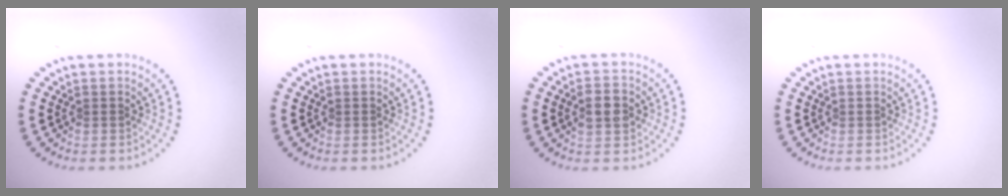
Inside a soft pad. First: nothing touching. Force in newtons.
{"total": 0.0}
{"total": 2.8, "press": 2.8, "slide": 0.2}
{"total": 0.0}